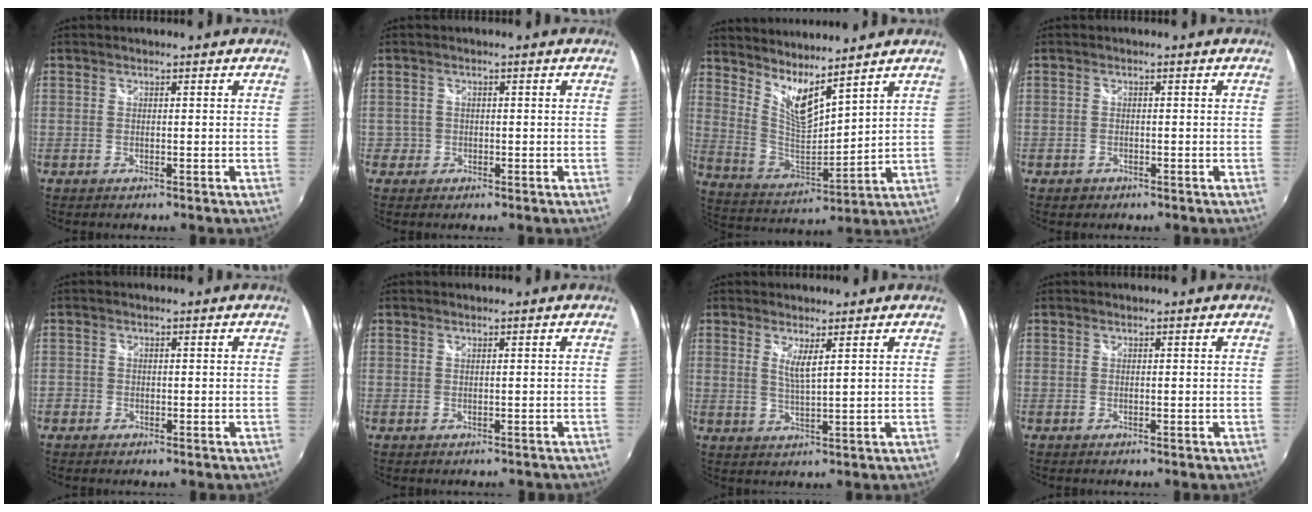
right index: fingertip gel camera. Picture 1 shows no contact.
{"total": 1.7, "force": [-0.7, 1.5, -0.1], "torque": [0.001, 0.002, -0.009]}
{"total": 9.8, "force": [7.8, 1.4, 5.8], "torque": [-0.102, -0.022, 0.152]}
{"total": 1.6, "force": [-1.0, 1.3, 0.4], "torque": [-0.009, -0.002, -0.013]}
{"total": 1.7, "force": [-1.1, 1.4, 0.3], "torque": [-0.008, -0.001, -0.021]}
{"total": 0.6, "force": [-0.2, 0.5, 0.2], "torque": [0.000, -0.001, 0.000]}
{"total": 3.2, "force": [1.6, 0.1, 2.7], "torque": [-0.051, -0.010, 0.025]}
{"total": 0.0}